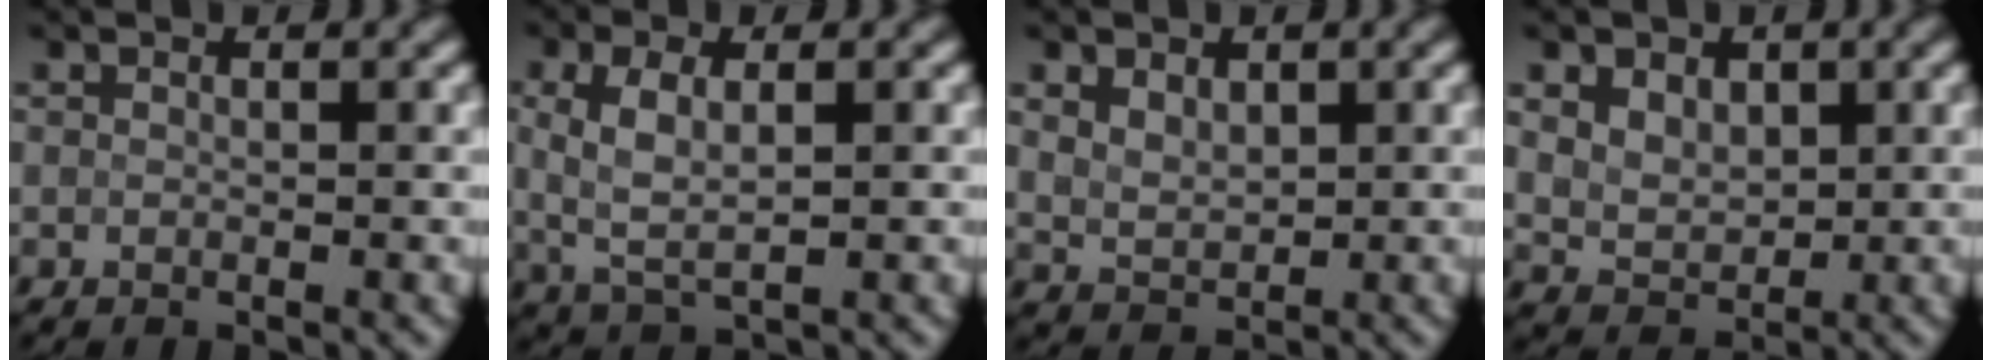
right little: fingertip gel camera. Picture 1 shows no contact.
{"total": 4.4, "force": [0.9, 2.0, 3.9], "torque": [-0.075, 0.002, 0.018]}
{"total": 2.8, "force": [1.3, 1.8, 1.6], "torque": [-0.025, -0.003, 0.027]}
{"total": 4.4, "force": [1.8, 3.1, 2.5], "torque": [-0.042, 0.010, 0.028]}